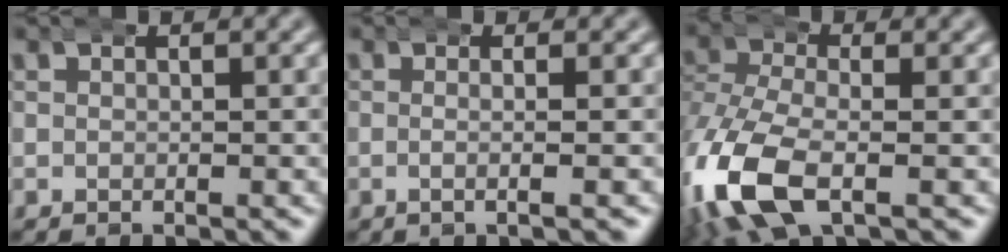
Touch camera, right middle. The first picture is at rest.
{"total": 2.1, "force": [-0.7, -0.2, 2.0], "torque": [-0.038, 0.002, -0.012]}
{"total": 8.0, "force": [-2.4, 5.0, 5.8], "torque": [-0.168, -0.040, -0.020]}